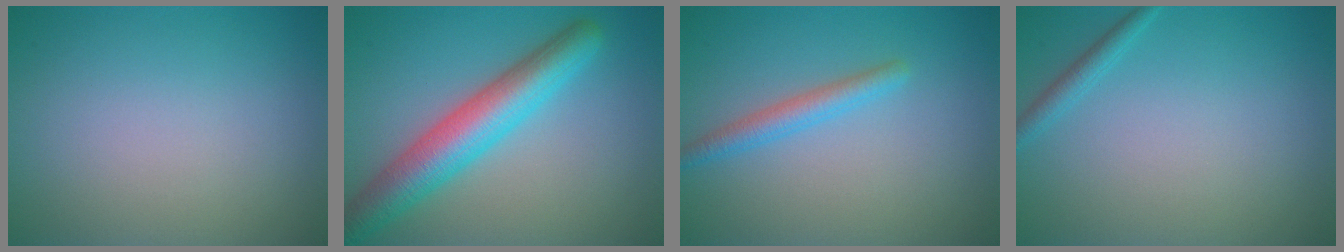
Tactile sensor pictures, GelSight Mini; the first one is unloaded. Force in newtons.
{"total": 6.7, "press": 6.7, "slide": 0.2}
{"total": 2.2, "press": 2.2, "slide": 0.1}
{"total": 1.3, "press": 1.3, "slide": 0.1}